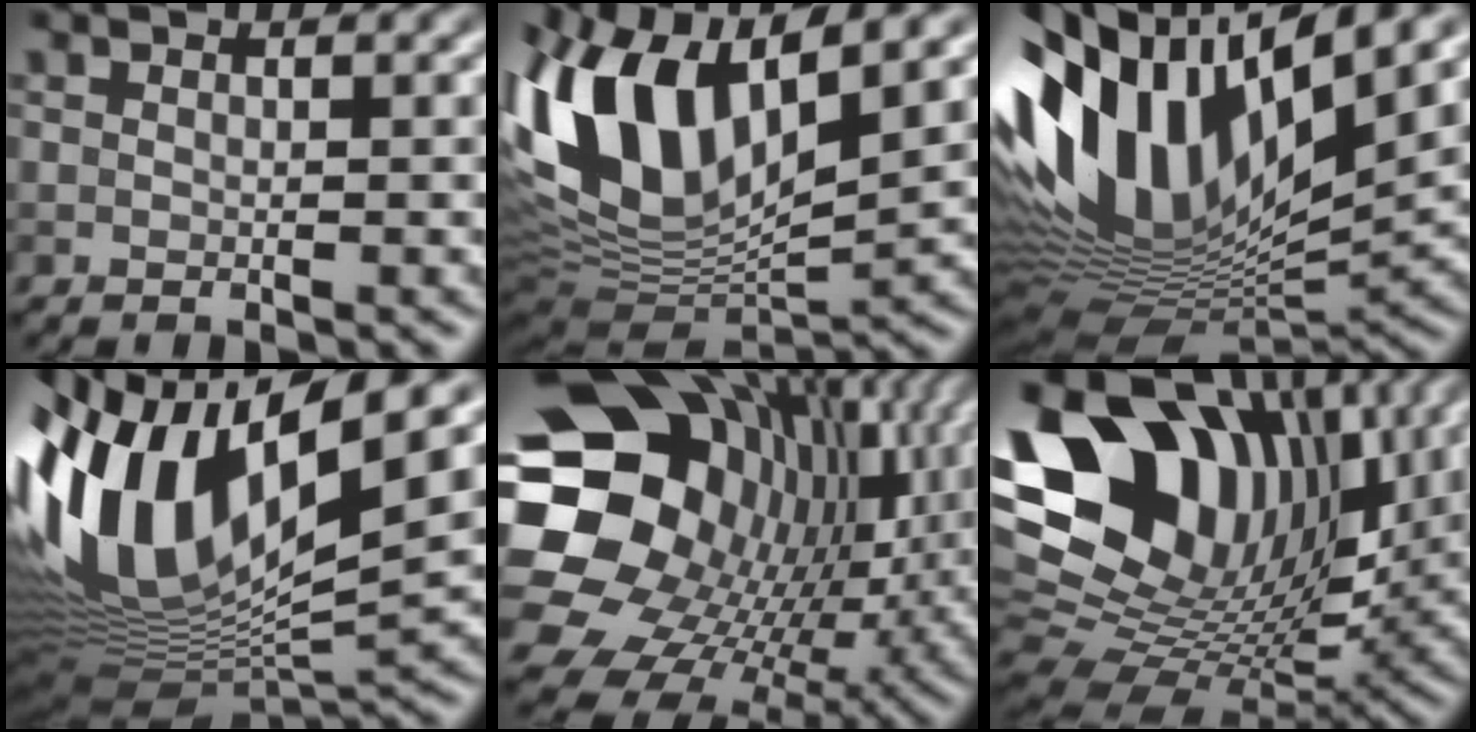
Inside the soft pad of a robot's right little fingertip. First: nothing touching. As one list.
[{"total": 12.7, "force": [4.5, 6.4, 10.0], "torque": [-0.205, 0.013, 0.080]}, {"total": 15.1, "force": [4.4, 6.6, 12.8], "torque": [-0.266, 0.011, 0.081]}, {"total": 15.9, "force": [3.3, 6.6, 14.1], "torque": [-0.301, 0.002, 0.059]}, {"total": 21.6, "force": [2.3, 18.3, 11.3], "torque": [-0.237, -0.035, 0.041]}, {"total": 17.3, "force": [5.6, 11.8, 11.4], "torque": [-0.223, 0.019, 0.103]}]